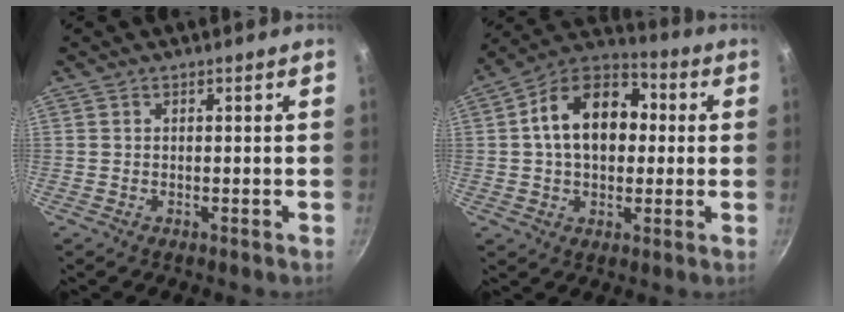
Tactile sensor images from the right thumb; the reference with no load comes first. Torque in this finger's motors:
{"motor_torque": [0.77, 3.31, 1.13, 0.21, 0.26]}